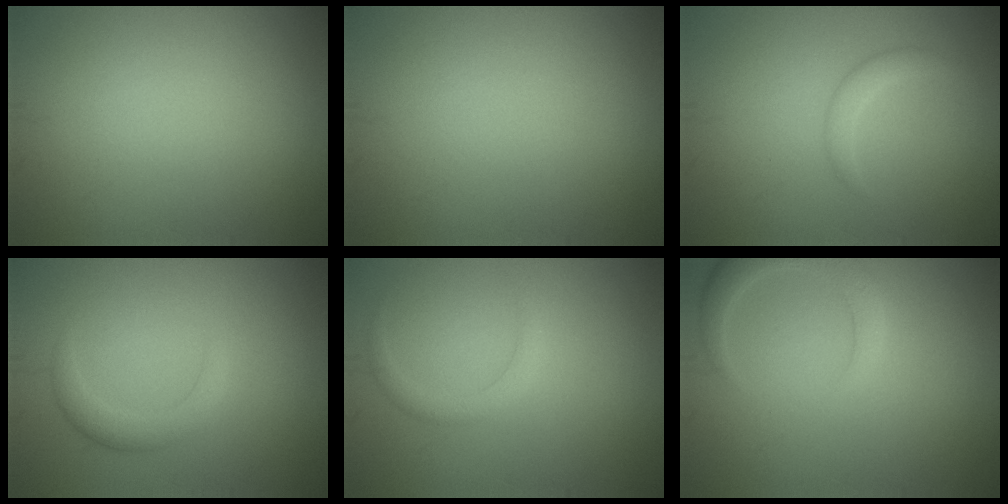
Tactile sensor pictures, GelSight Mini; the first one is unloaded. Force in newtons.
{"total": 0.0}
{"total": 1.4, "press": 1.4, "slide": 0.0}
{"total": 2.0, "press": 2.0, "slide": 0.1}
{"total": 1.3, "press": 1.3, "slide": 0.1}
{"total": 3.1, "press": 3.1, "slide": 0.4}